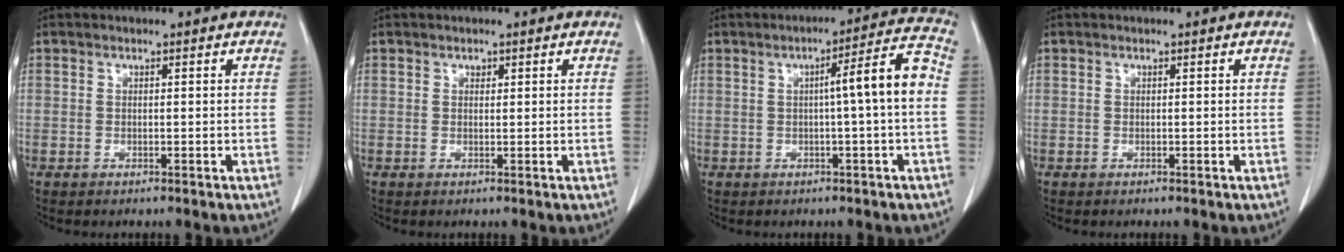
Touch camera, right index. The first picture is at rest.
{"total": 0.6, "force": [0.3, 0.4, 0.2], "torque": [-0.003, -0.001, 0.004]}
{"total": 7.5, "force": [-0.2, -0.5, 7.5], "torque": [-0.104, 0.016, -0.006]}
{"total": 0.0}